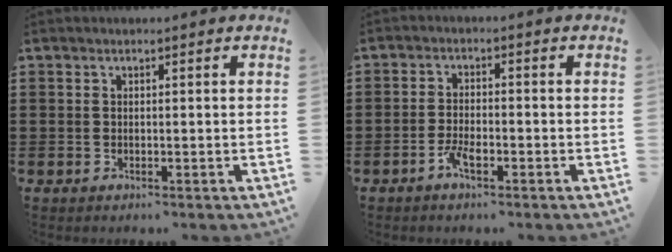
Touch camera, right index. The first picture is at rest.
{"total": 2.8, "force": [-1.7, 0.9, 2.0], "torque": [-0.048, 0.002, -0.037]}